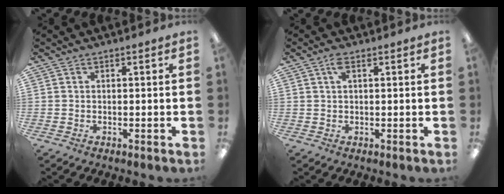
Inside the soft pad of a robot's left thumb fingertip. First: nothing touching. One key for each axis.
{"total": 2.3, "fx": 1.4, "fy": 0.8, "fz": 1.7, "tx": -0.039, "ty": 0.007, "tz": 0.022}